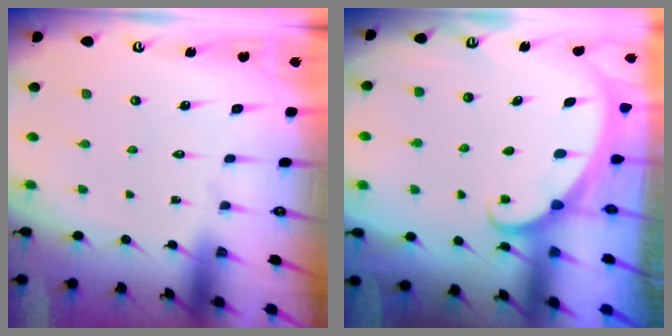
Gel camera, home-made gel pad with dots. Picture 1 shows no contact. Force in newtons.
{"total": 1.8, "press": 1.8, "slide": 0.1}